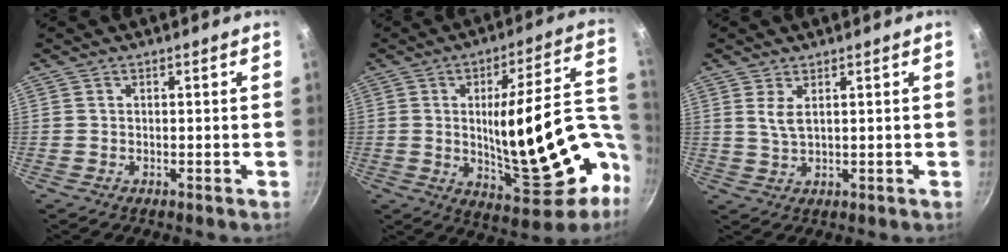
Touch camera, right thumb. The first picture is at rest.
{"total": 25.0, "force": [-3.7, 9.7, 22.8], "torque": [-0.290, 0.033, -0.024]}
{"total": 3.3, "force": [1.4, 1.3, 2.7], "torque": [-0.053, -0.011, 0.031]}